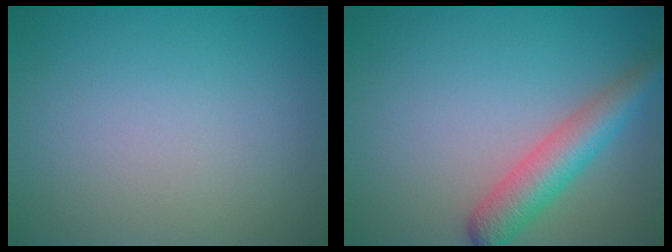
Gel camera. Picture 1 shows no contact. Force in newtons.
{"total": 4.5, "press": 4.5, "slide": 0.2}